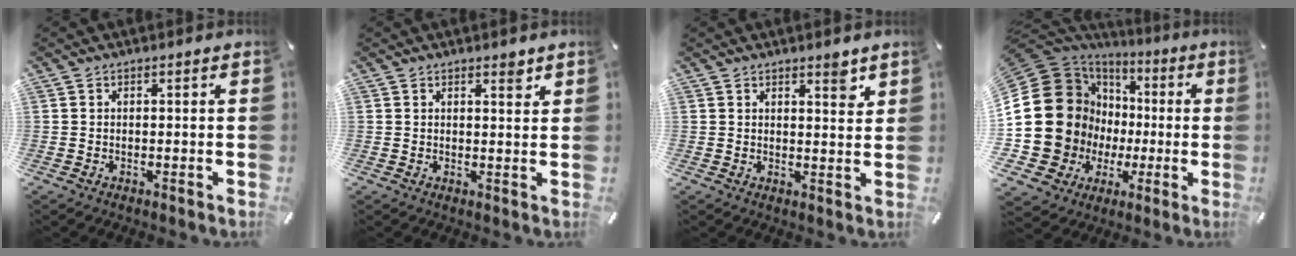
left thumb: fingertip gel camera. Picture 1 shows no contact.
{"total": 2.3, "force": [1.8, 0.9, 1.2], "torque": [-0.003, -0.013, 0.026]}
{"total": 3.9, "force": [2.9, 1.4, 2.1], "torque": [-0.015, -0.022, 0.045]}
{"total": 24.3, "force": [0.8, 20.7, 12.6], "torque": [-0.266, -0.033, 0.054]}